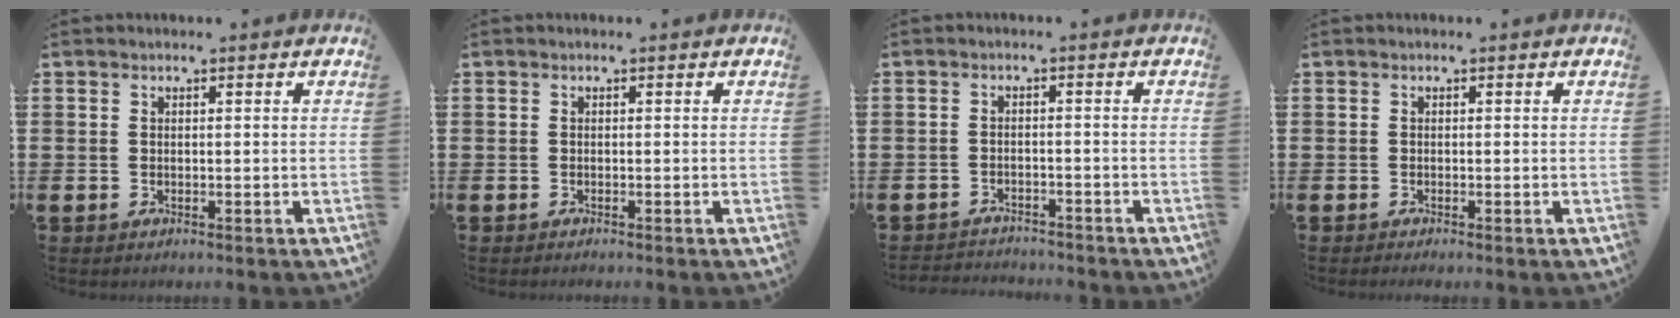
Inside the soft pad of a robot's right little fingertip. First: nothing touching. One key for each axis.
{"total": 0.0}
{"total": 2.1, "fx": -2.1, "fy": 0.1, "fz": -0.3, "tx": -0.002, "ty": 0.002, "tz": -0.047}
{"total": 0.0}